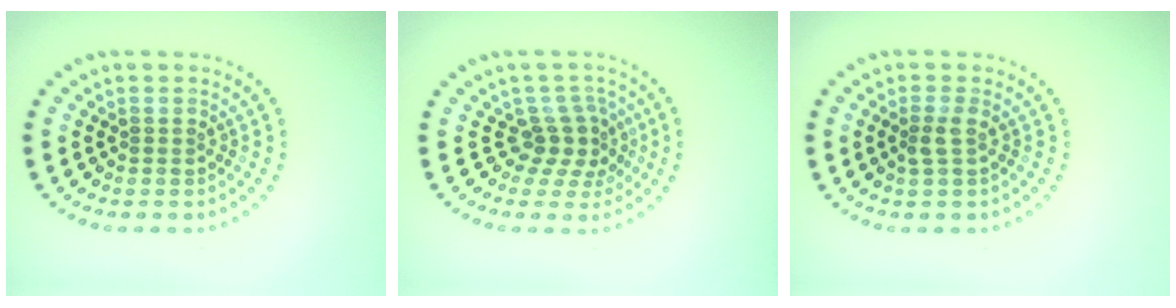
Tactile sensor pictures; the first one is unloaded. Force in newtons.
{"total": 2.9, "press": 2.0, "slide": 2.0}
{"total": 1.3, "press": 1.1, "slide": 0.7}